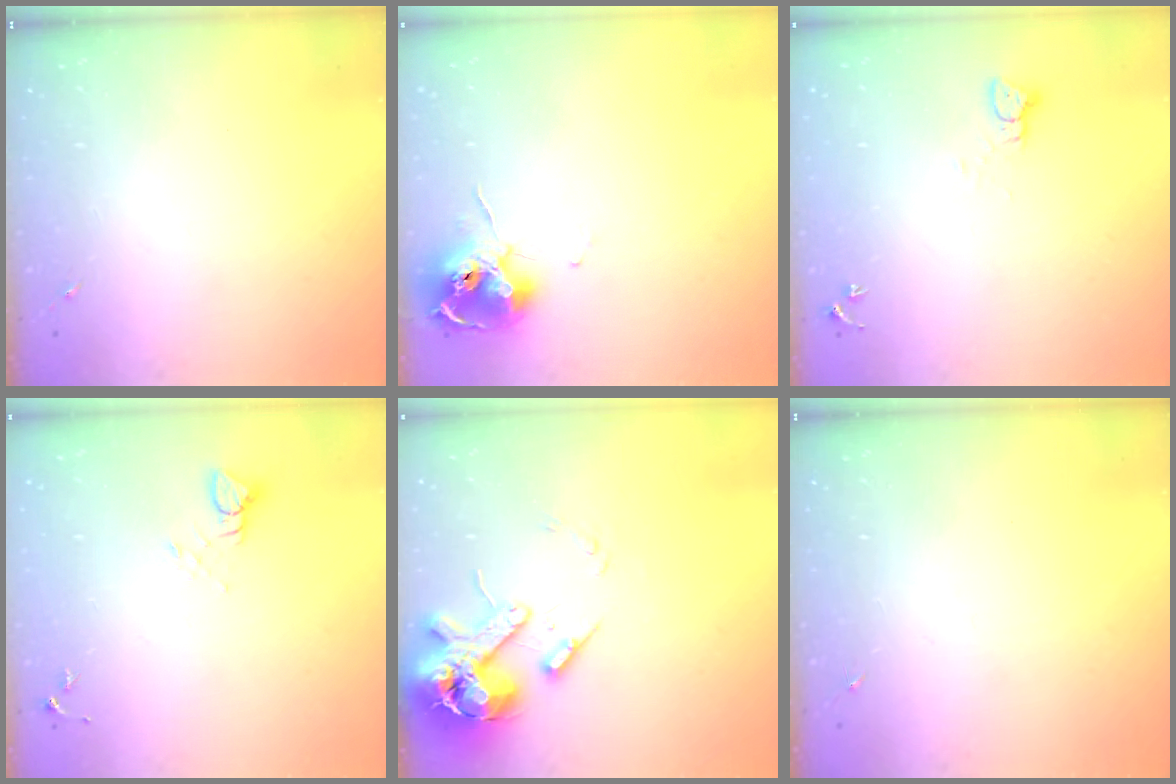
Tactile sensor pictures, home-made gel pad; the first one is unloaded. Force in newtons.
{"total": 11.2, "press": 11.1, "slide": 1.1}
{"total": 2.2, "press": 2.2, "slide": 0.2}
{"total": 3.9, "press": 3.9, "slide": 0.2}
{"total": 15.3, "press": 15.1, "slide": 2.6}
{"total": 0.0}